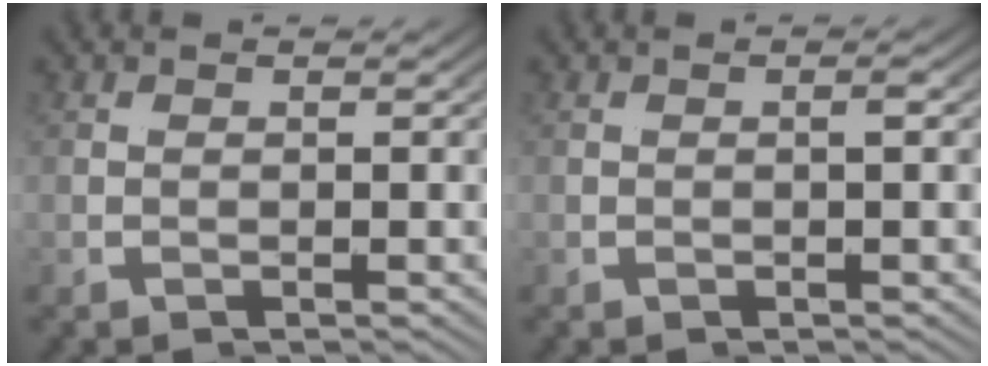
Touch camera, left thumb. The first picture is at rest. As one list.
[{"total": 0.9, "force": [-0.3, 0.2, 0.8], "torque": [-0.016, 0.000, -0.006]}]